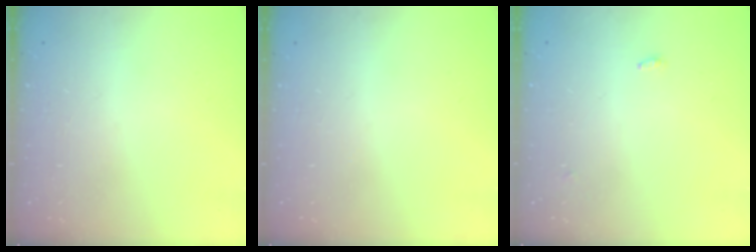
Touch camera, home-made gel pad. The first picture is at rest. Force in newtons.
{"total": 0.0}
{"total": 6.3, "press": 2.7, "slide": 5.7}